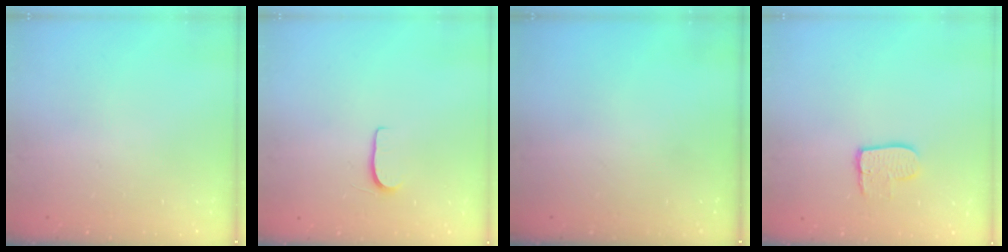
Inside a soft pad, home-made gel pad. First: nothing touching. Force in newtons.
{"total": 5.0, "press": 5.0, "slide": 0.5}
{"total": 0.0}
{"total": 8.0, "press": 8.0, "slide": 0.7}